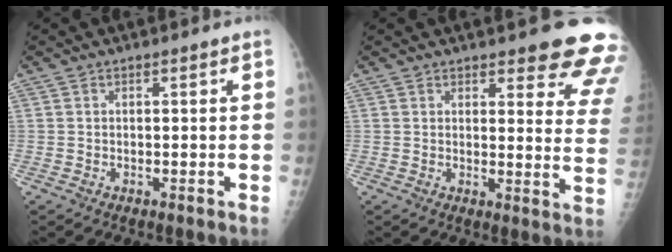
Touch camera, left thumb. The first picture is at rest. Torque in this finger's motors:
{"motor_torque": [2.45, 1.21, 1.37, -1.41, 0.31]}